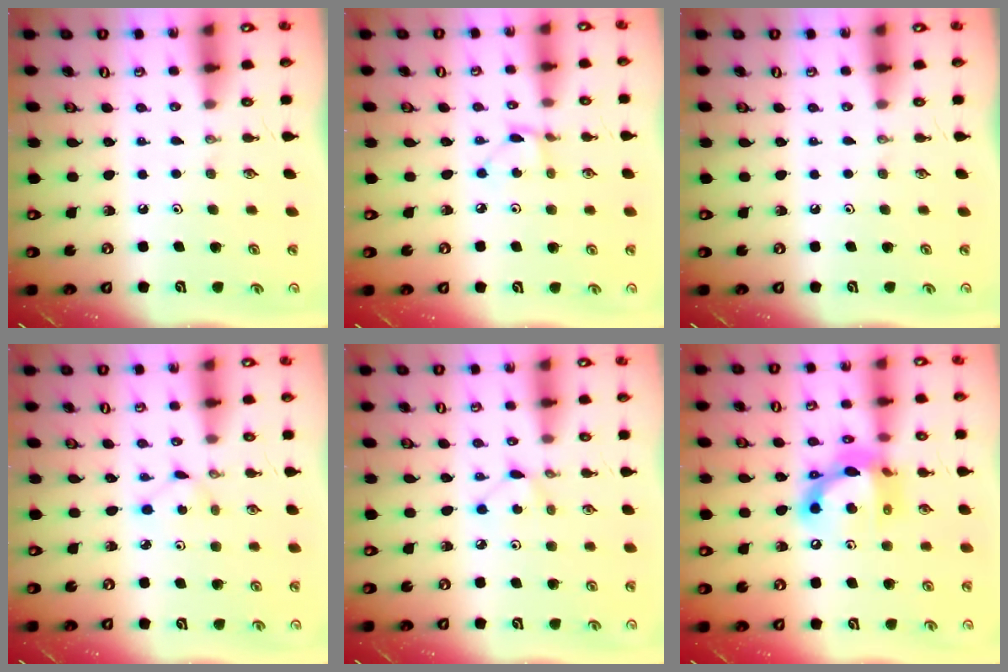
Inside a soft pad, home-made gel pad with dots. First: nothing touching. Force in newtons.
{"total": 1.8, "press": 1.8, "slide": 0.3}
{"total": 0.0}
{"total": 2.0, "press": 2.0, "slide": 0.2}
{"total": 3.9, "press": 3.9, "slide": 0.5}
{"total": 14.3, "press": 14.3, "slide": 0.9}